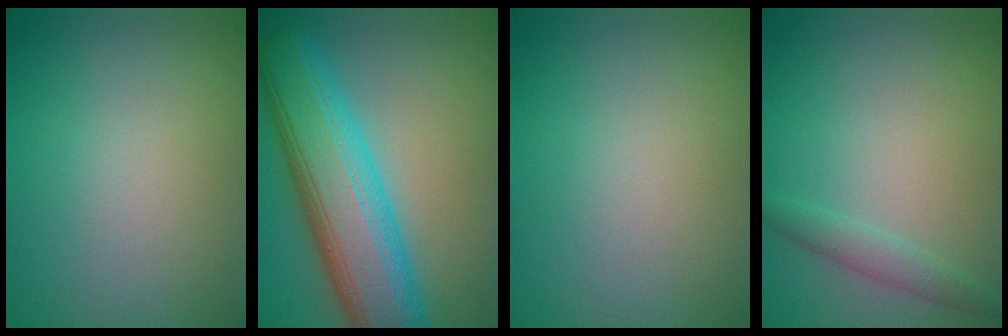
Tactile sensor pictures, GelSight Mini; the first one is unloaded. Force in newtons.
{"total": 10.6, "press": 10.6, "slide": 0.2}
{"total": 0.0}
{"total": 1.6, "press": 1.6, "slide": 0.0}